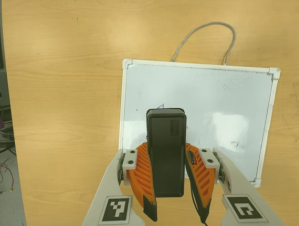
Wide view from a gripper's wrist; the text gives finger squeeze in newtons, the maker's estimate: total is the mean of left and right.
{"total": 8.6, "left": 7.4, "right": 9.7}